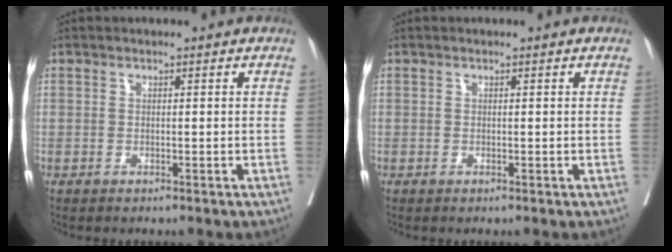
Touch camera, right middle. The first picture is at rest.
{"total": 0.0}